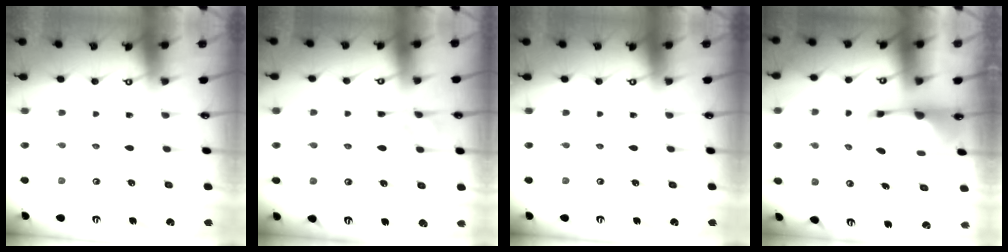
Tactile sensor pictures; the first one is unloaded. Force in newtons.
{"total": 4.9, "press": 4.8, "slide": 0.7}
{"total": 0.0}
{"total": 2.6, "press": 2.4, "slide": 1.0}